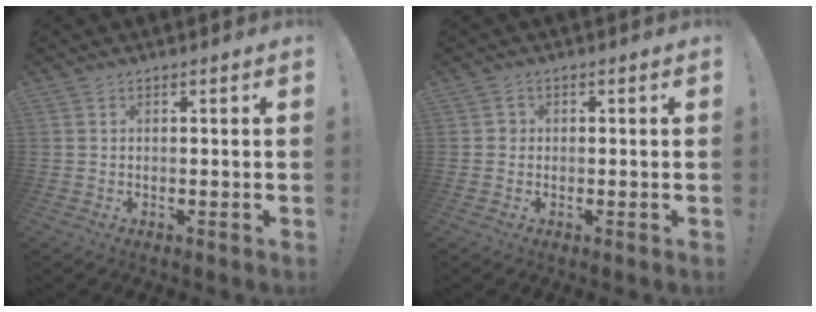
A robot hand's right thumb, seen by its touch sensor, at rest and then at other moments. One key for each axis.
{"total": 1.6, "fx": -0.3, "fy": 1.4, "fz": 0.5, "tx": -0.007, "ty": 0.004, "tz": -0.006}